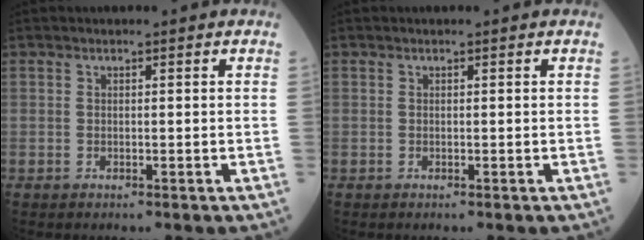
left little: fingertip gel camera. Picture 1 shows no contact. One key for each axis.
{"total": 0.0}